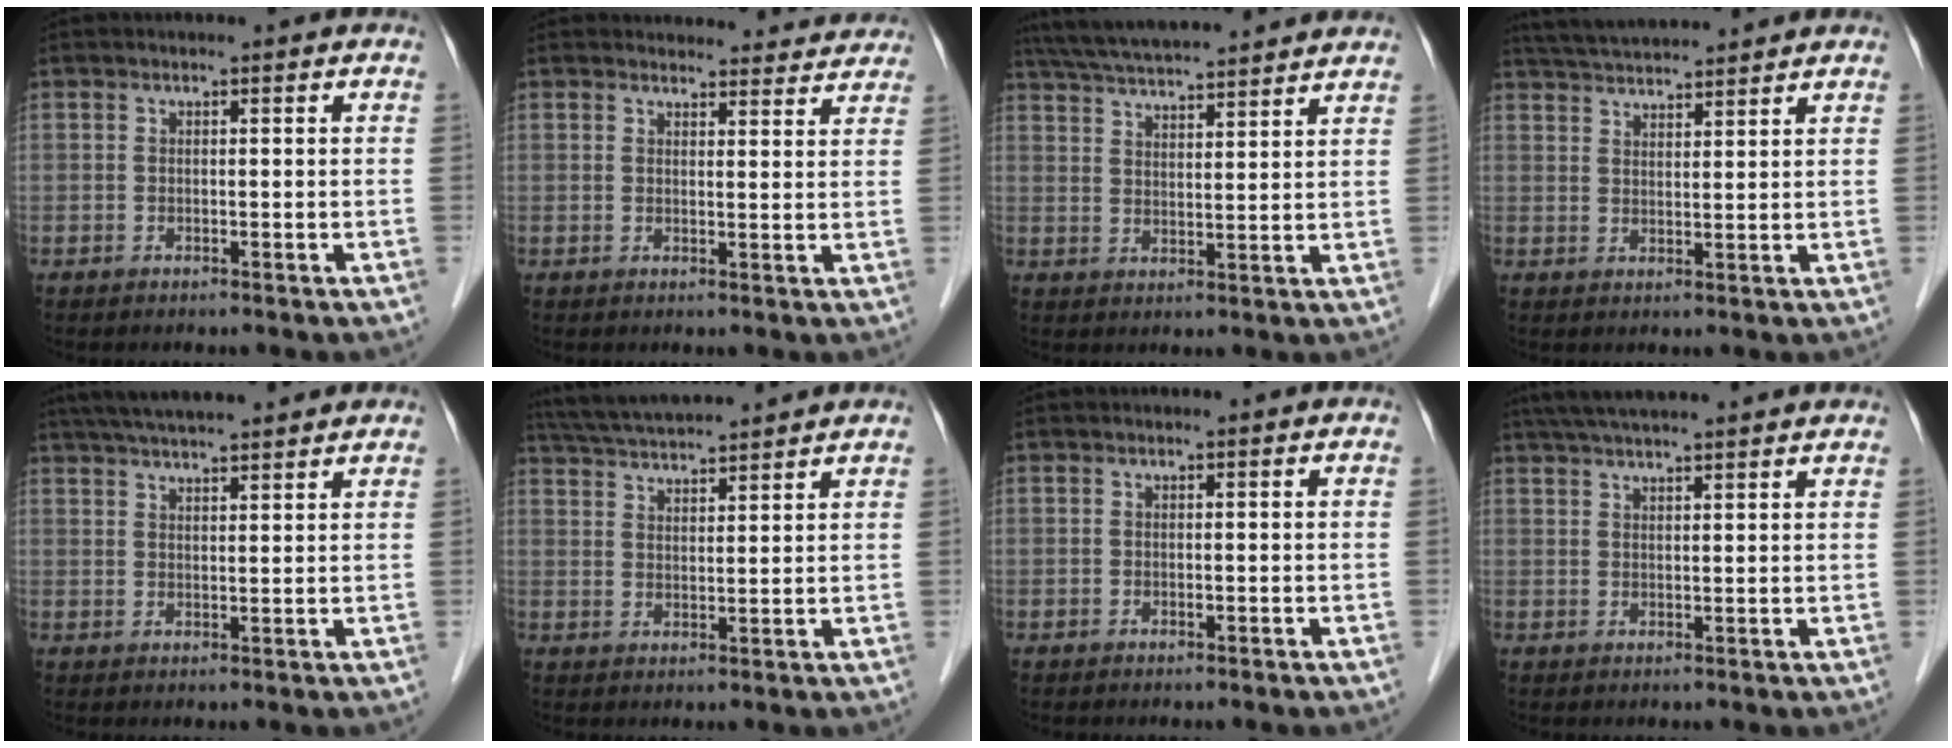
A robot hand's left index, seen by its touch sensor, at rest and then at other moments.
{"total": 10.8, "force": [10.5, 2.6, 1.0], "torque": [0.021, 0.007, 0.101]}
{"total": 16.3, "force": [14.7, 1.4, 6.9], "torque": [-0.122, 0.042, 0.220]}
{"total": 9.7, "force": [9.2, 0.5, 3.2], "torque": [-0.064, 0.032, 0.147]}
{"total": 12.9, "force": [11.4, 1.2, 6.0], "torque": [-0.102, 0.036, 0.170]}
{"total": 11.6, "force": [10.8, 0.2, 4.3], "torque": [-0.085, 0.031, 0.172]}
{"total": 0.0}
{"total": 13.3, "force": [11.7, 0.6, 6.2], "torque": [-0.107, 0.044, 0.165]}